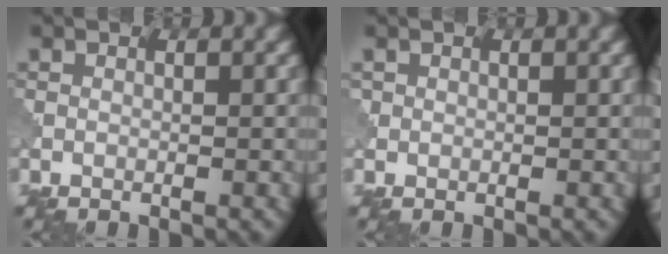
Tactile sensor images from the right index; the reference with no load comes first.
{"total": 0.8, "force": [0.5, 0.7, 0.0], "torque": [0.006, 0.002, 0.004]}